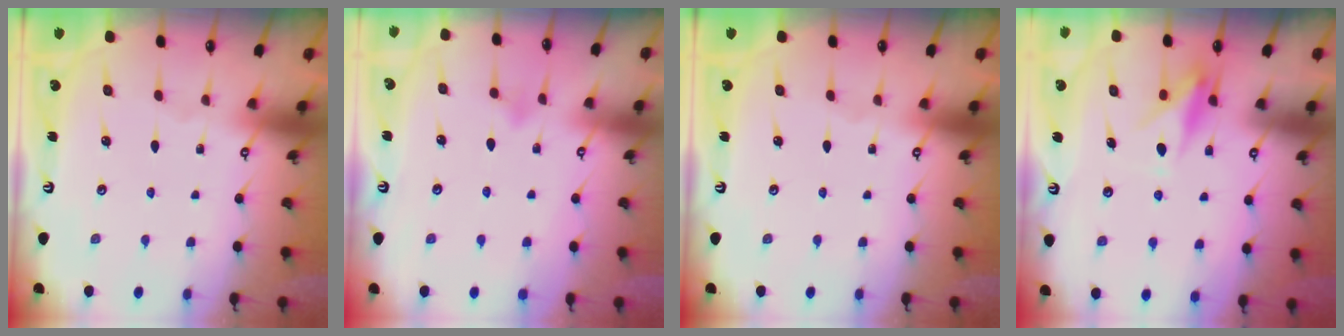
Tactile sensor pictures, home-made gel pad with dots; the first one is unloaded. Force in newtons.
{"total": 3.6, "press": 3.5, "slide": 0.4}
{"total": 0.0}
{"total": 8.2, "press": 8.2, "slide": 0.6}